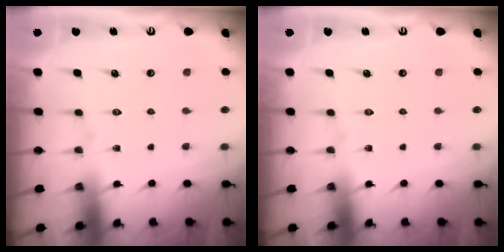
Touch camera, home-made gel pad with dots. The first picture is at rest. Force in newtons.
{"total": 0.0}